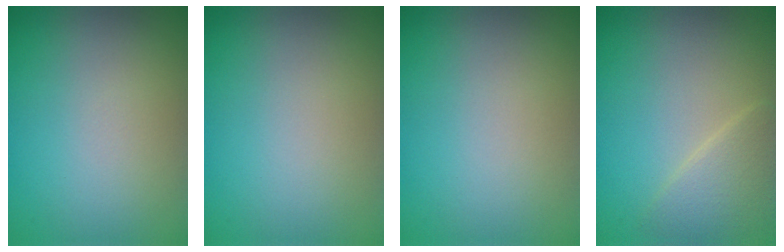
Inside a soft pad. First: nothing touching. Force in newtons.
{"total": 0.0}
{"total": 0.0}
{"total": 2.8, "press": 2.8, "slide": 0.3}